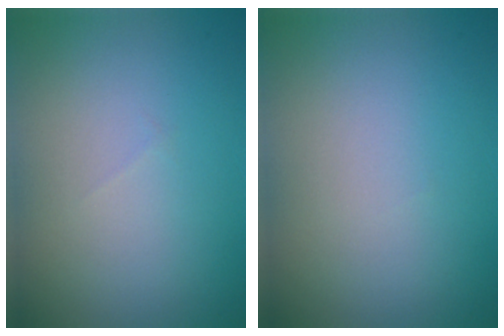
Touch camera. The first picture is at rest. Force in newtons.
{"total": 0.0}